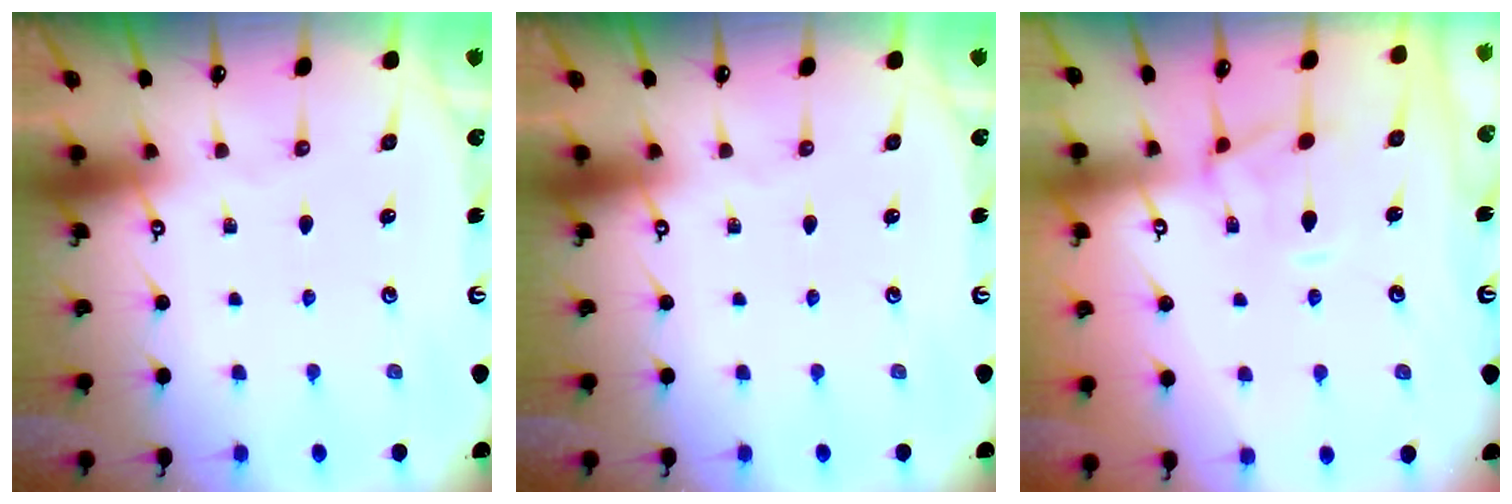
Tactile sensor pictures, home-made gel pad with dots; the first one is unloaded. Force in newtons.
{"total": 0.0}
{"total": 1.2, "press": 0.7, "slide": 1.0}